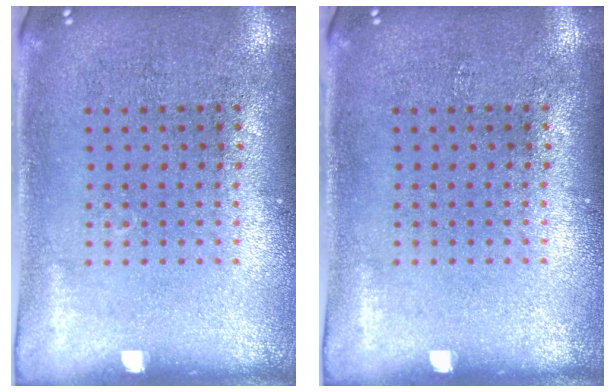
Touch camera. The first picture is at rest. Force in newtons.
{"total": 0.0}